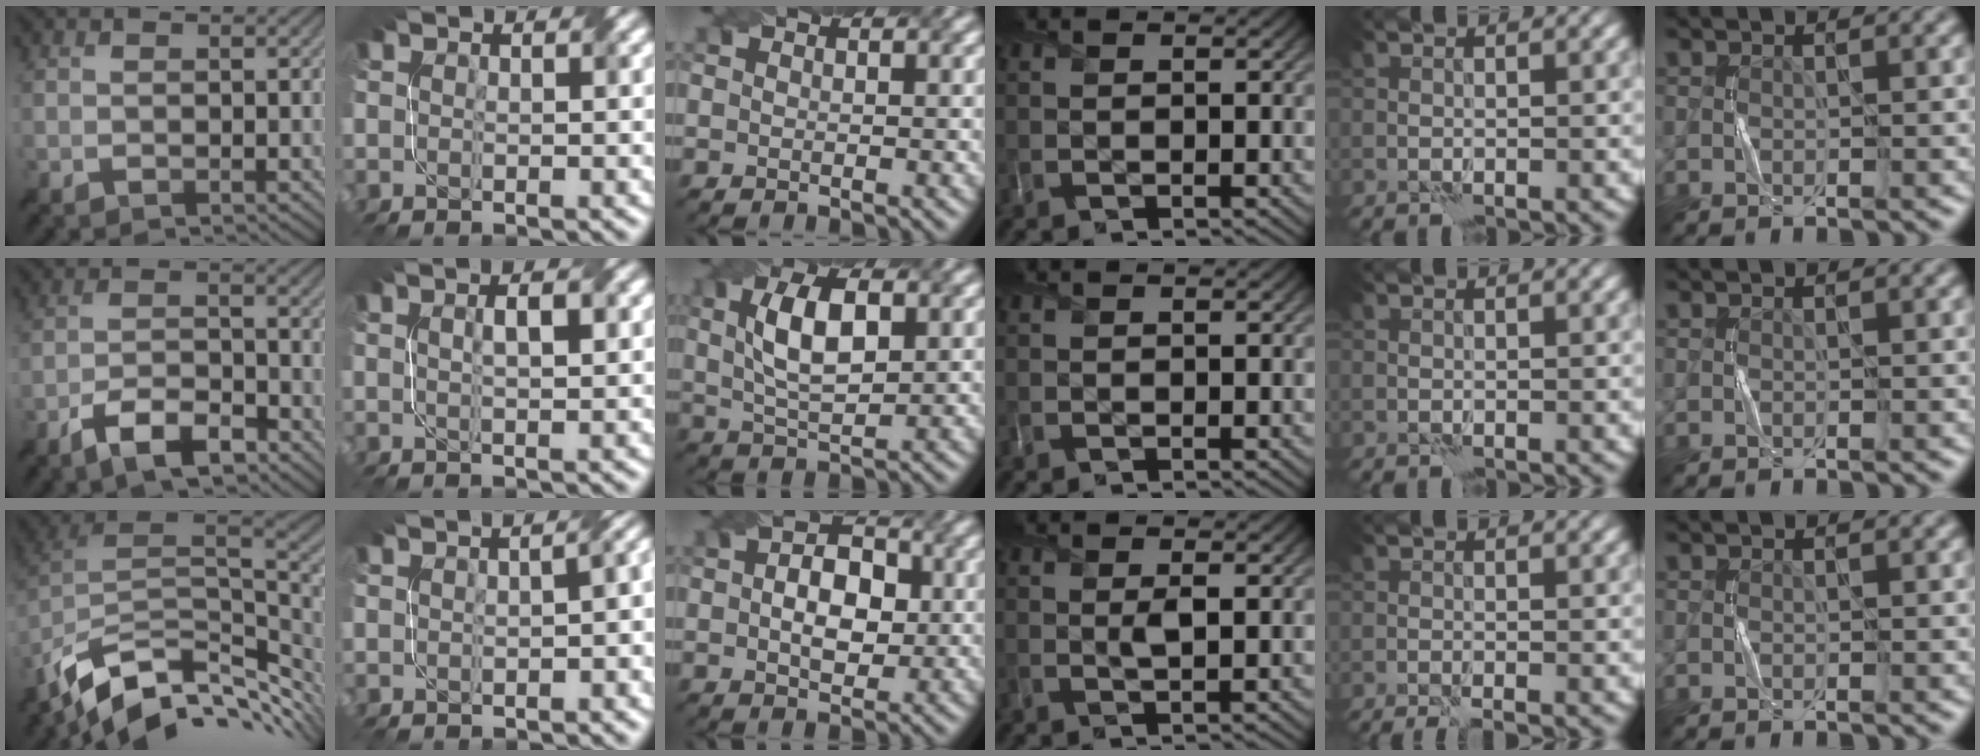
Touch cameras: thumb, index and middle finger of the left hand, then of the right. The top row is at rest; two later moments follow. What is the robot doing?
{"motion": "twist", "object": "screw"}